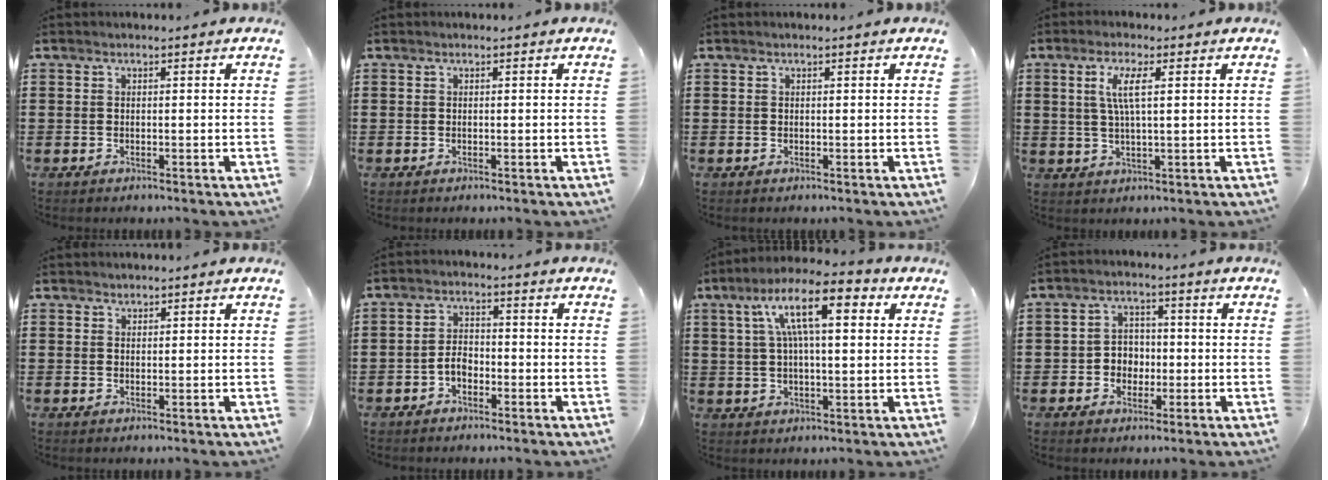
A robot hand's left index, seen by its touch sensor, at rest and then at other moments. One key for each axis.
{"total": 0.0}
{"total": 0.0}
{"total": 4.6, "fx": 1.4, "fy": 0.9, "fz": 4.3, "tx": -0.090, "ty": 0.003, "tz": 0.021}
{"total": 0.9, "fx": 0.9, "fy": 0.2, "fz": -0.1, "tx": -0.001, "ty": -0.001, "tz": 0.018}
{"total": 2.8, "fx": -1.5, "fy": 1.6, "fz": 1.8, "tx": -0.051, "ty": 0.002, "tz": -0.035}
{"total": 12.0, "fx": 4.7, "fy": 3.5, "fz": 10.5, "tx": -0.202, "ty": 0.009, "tz": 0.075}
{"total": 3.8, "fx": -0.9, "fy": 3.4, "fz": 1.4, "tx": -0.037, "ty": 0.010, "tz": -0.023}